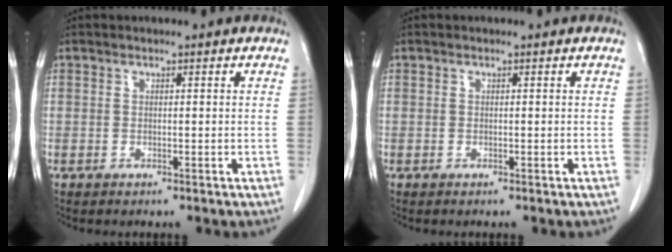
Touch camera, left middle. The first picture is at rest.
{"total": 0.0}